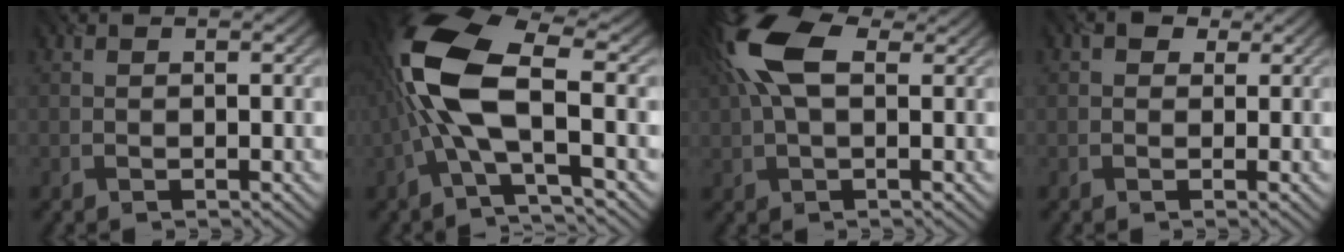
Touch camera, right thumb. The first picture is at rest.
{"total": 11.7, "force": [-1.1, 4.4, 10.8], "torque": [-0.249, 0.016, -0.034]}
{"total": 10.7, "force": [3.5, 5.4, 8.5], "torque": [-0.211, 0.022, 0.056]}
{"total": 1.7, "force": [0.7, 1.3, 1.0], "torque": [-0.017, 0.002, 0.007]}